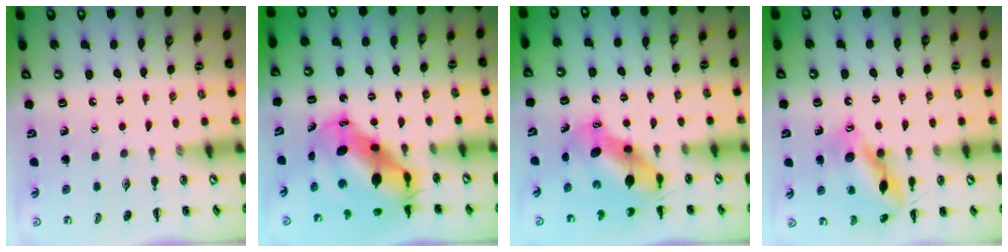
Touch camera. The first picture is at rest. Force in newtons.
{"total": 11.6, "press": 11.2, "slide": 3.0}
{"total": 7.3, "press": 7.0, "slide": 2.0}
{"total": 14.6, "press": 14.5, "slide": 1.5}